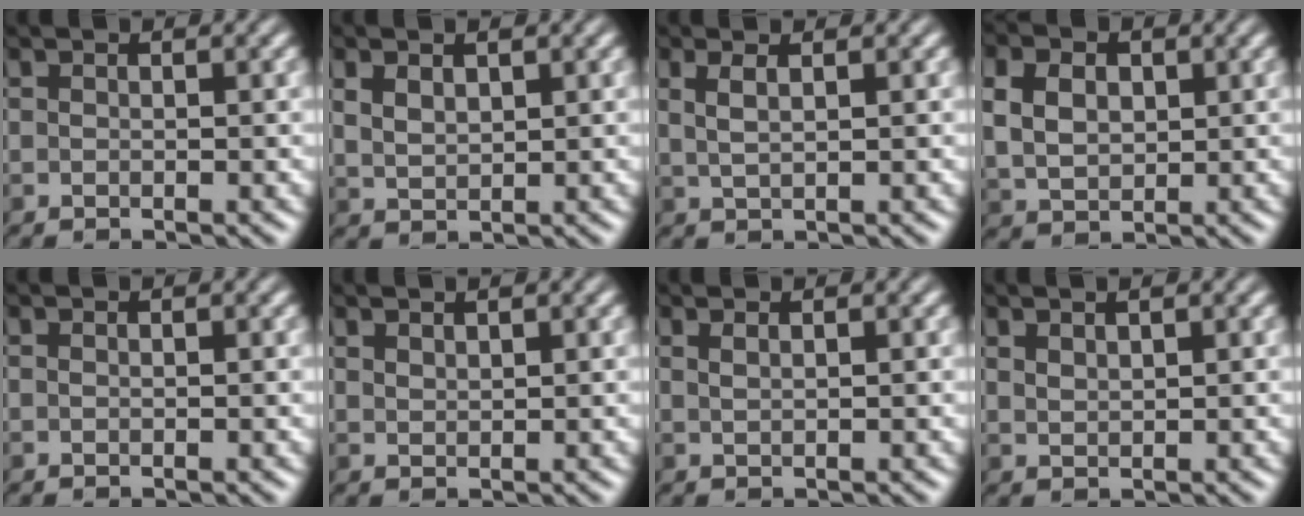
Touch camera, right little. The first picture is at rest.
{"total": 2.0, "force": [0.8, 1.1, 1.5], "torque": [-0.037, -0.001, 0.023]}
{"total": 1.9, "force": [0.7, 0.6, 1.7], "torque": [-0.028, 0.010, 0.012]}
{"total": 5.0, "force": [1.0, 3.5, 3.5], "torque": [-0.079, 0.017, 0.015]}
{"total": 0.0}
{"total": 0.9, "force": [0.8, 0.3, 0.3], "torque": [-0.010, 0.001, 0.020]}
{"total": 0.8, "force": [0.5, 0.2, 0.6], "torque": [-0.010, 0.000, 0.007]}
{"total": 1.0, "force": [0.7, 0.3, 0.6], "torque": [-0.016, 0.001, 0.017]}